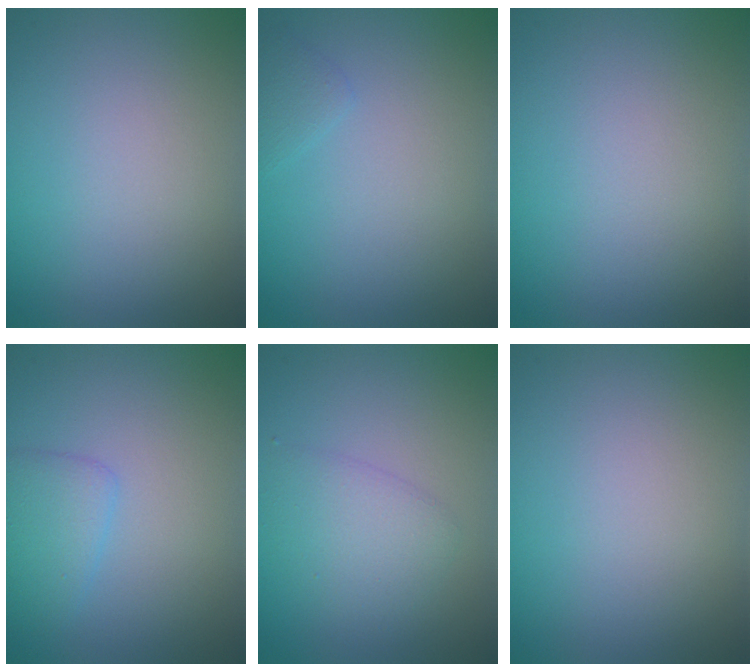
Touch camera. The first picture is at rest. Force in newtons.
{"total": 0.9, "press": 0.9, "slide": 0.1}
{"total": 0.0}
{"total": 2.4, "press": 2.4, "slide": 0.0}
{"total": 2.5, "press": 2.5, "slide": 0.0}
{"total": 0.0}